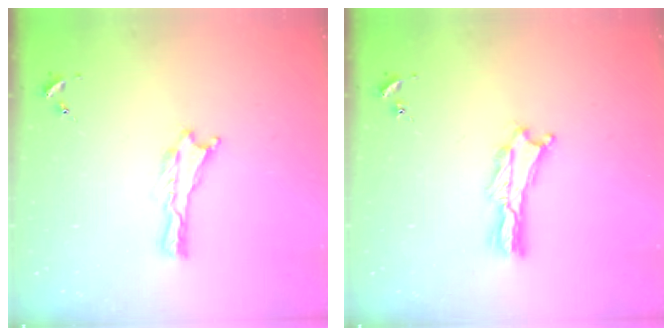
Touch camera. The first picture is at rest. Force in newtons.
{"total": 1.2, "press": 1.1, "slide": 0.3}